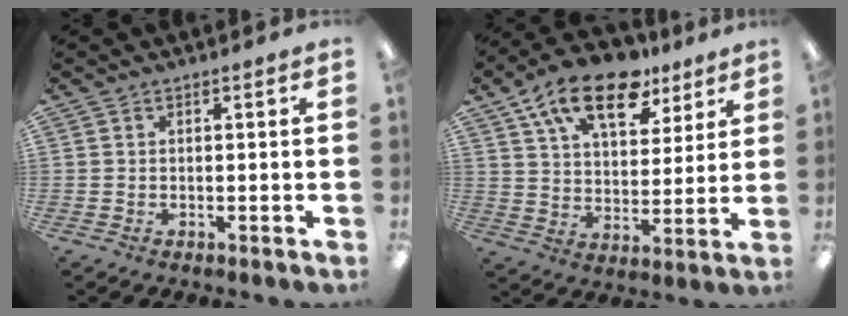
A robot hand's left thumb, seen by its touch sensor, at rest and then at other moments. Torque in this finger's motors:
{"motor_torque": [1.80, 1.82, 1.43, -1.34, 0.08]}